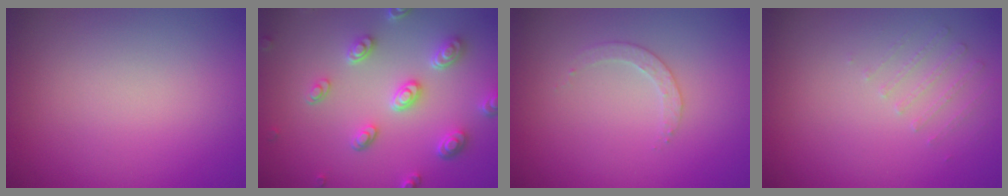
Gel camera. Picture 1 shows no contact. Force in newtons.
{"total": 4.6, "press": 3.6, "slide": 2.8}
{"total": 1.6, "press": 1.5, "slide": 0.3}
{"total": 1.1, "press": 0.7, "slide": 0.8}